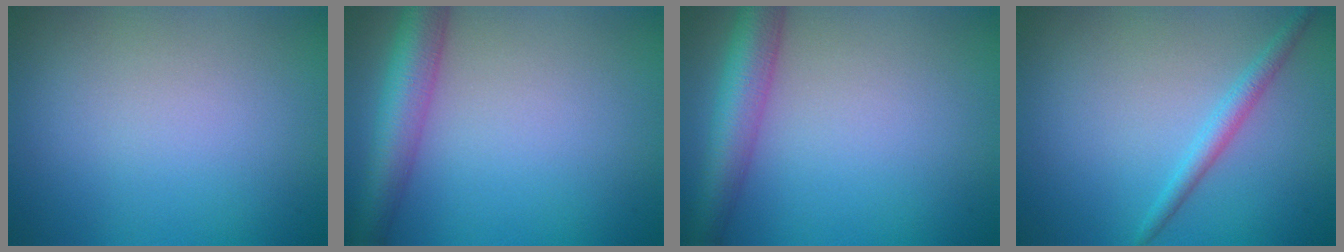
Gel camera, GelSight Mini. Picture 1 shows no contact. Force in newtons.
{"total": 5.4, "press": 5.4, "slide": 0.3}
{"total": 5.4, "press": 5.4, "slide": 0.3}
{"total": 1.8, "press": 1.8, "slide": 0.0}